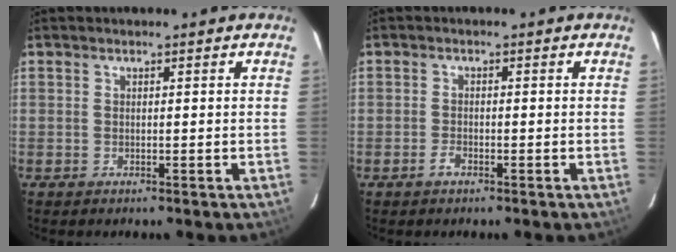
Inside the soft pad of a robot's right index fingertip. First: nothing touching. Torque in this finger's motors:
{"motor_torque": [0.49, -0.08, 0.03, -0.07]}